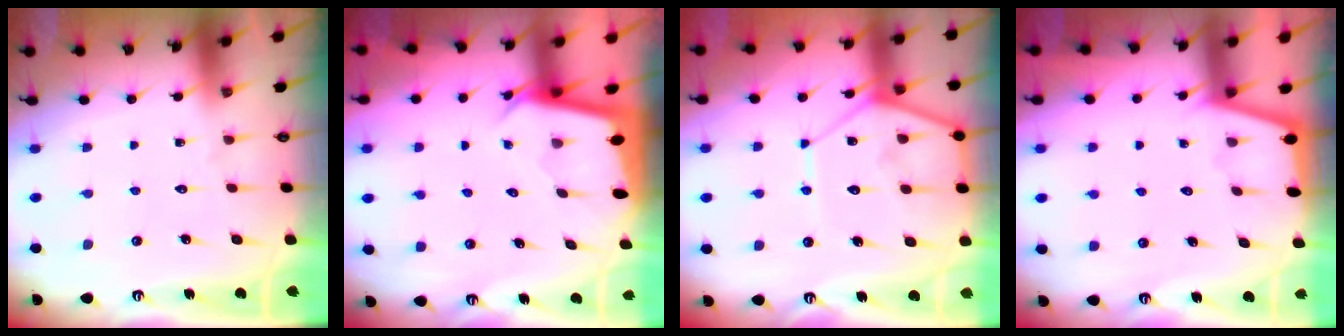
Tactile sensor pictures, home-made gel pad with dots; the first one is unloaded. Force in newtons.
{"total": 2.5, "press": 2.5, "slide": 0.0}
{"total": 10.5, "press": 10.4, "slide": 1.0}
{"total": 1.1, "press": 1.1, "slide": 0.1}